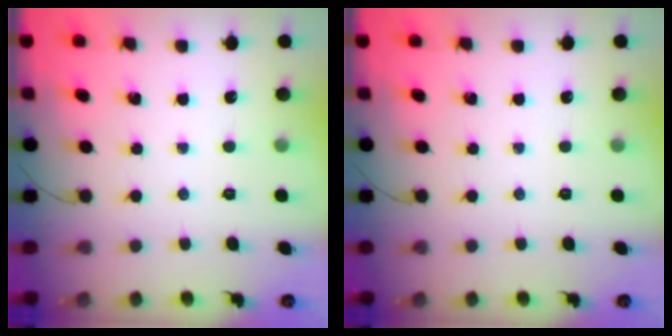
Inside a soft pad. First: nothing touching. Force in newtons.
{"total": 0.0}